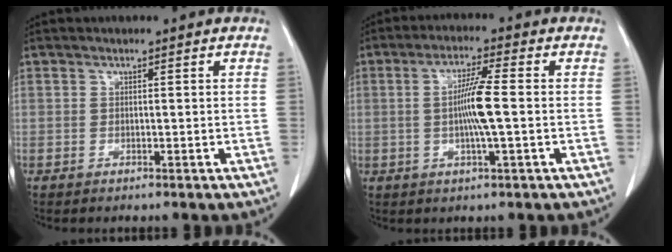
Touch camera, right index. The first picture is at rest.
{"total": 6.5, "force": [-0.3, -0.2, 6.5], "torque": [-0.124, -0.003, -0.009]}